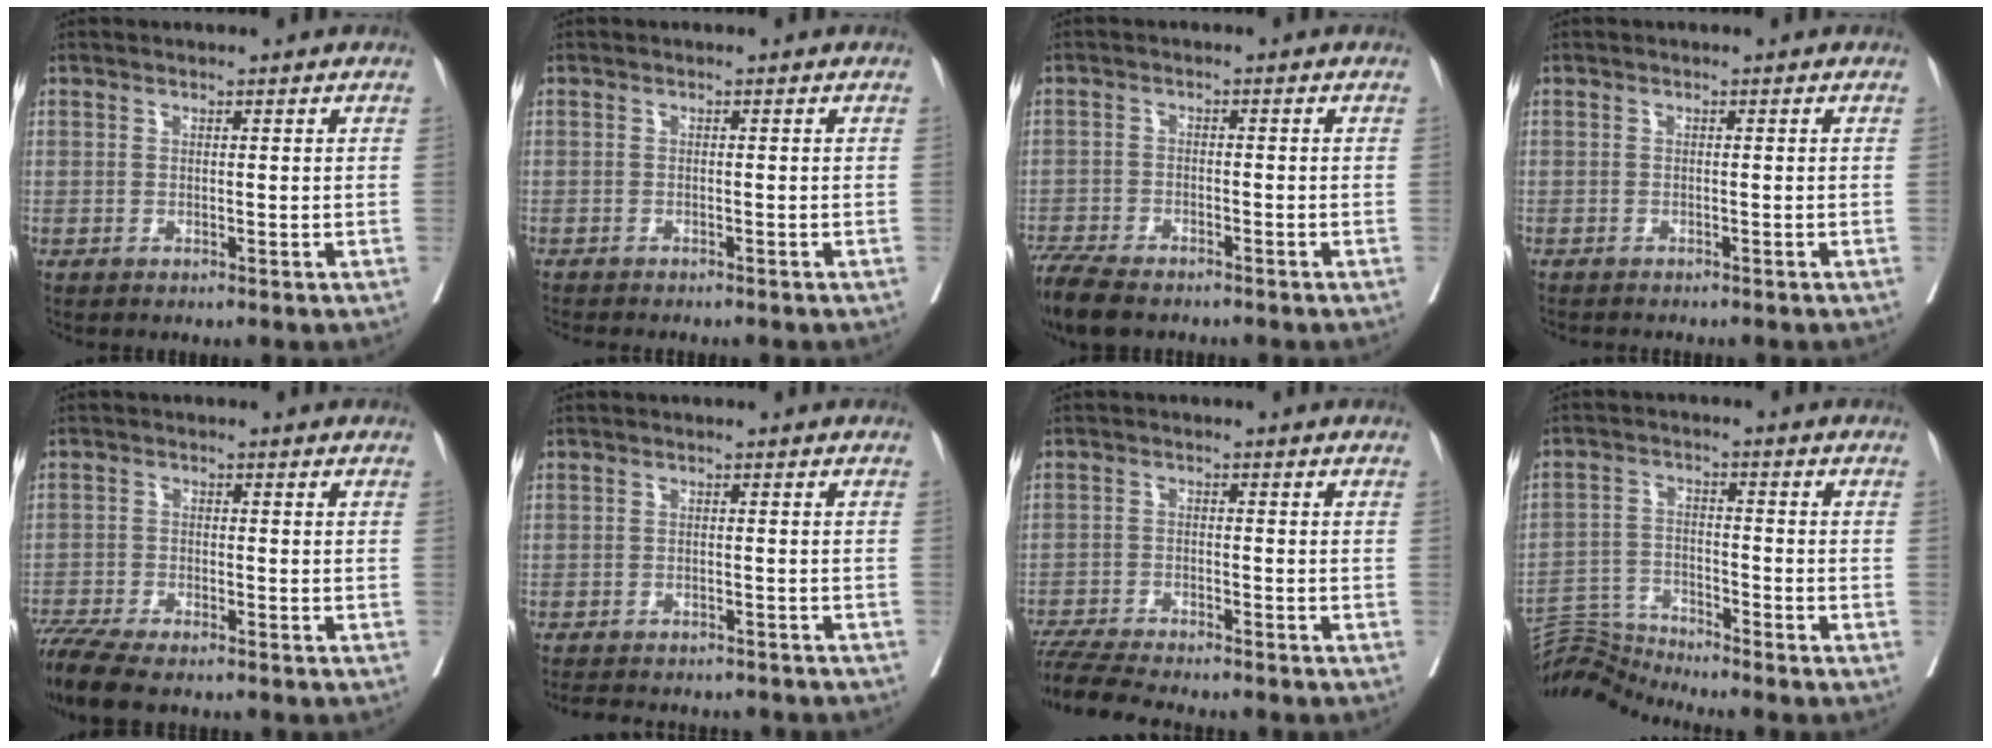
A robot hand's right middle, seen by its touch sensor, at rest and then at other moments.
{"total": 5.0, "force": [-4.4, 1.0, 2.1], "torque": [-0.026, -0.008, -0.060]}
{"total": 8.4, "force": [-6.9, 2.5, 4.1], "torque": [-0.073, -0.017, -0.119]}
{"total": 2.8, "force": [-2.6, 0.5, 1.0], "torque": [-0.017, -0.005, -0.033]}
{"total": 9.0, "force": [-7.6, 1.6, 4.5], "torque": [-0.080, -0.015, -0.130]}
{"total": 12.5, "force": [-11.2, 3.5, 4.3], "torque": [-0.079, -0.001, -0.132]}
{"total": 10.3, "force": [-9.4, 0.6, 4.0], "torque": [-0.068, -0.015, -0.154]}
{"total": 6.4, "force": [-6.0, -1.8, -1.2], "torque": [0.010, -0.002, -0.115]}